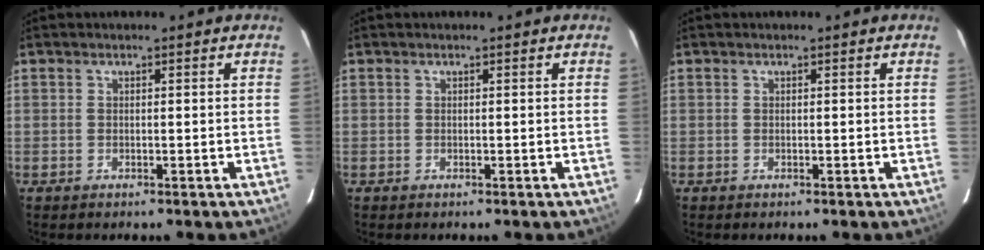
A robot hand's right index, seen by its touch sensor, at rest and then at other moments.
{"total": 0.0}
{"total": 0.0}